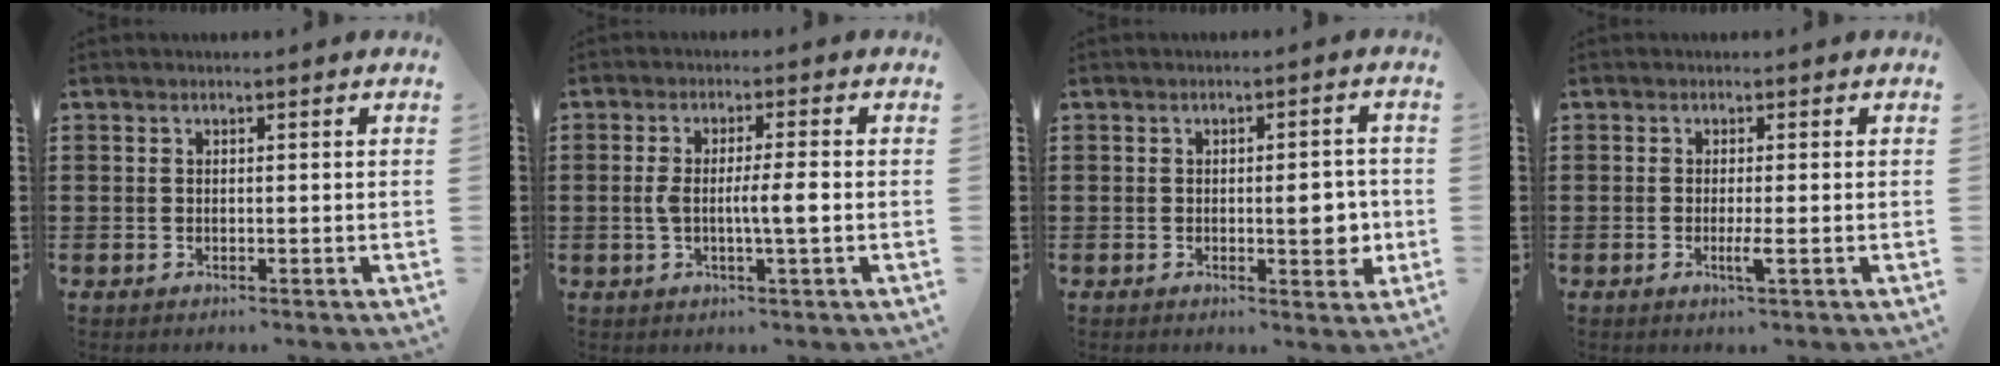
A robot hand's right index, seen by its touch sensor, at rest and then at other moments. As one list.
[{"total": 4.8, "force": [-0.6, 0.3, 4.8], "torque": [-0.101, -0.008, -0.020]}, {"total": 5.0, "force": [-0.4, 1.5, 4.7], "torque": [-0.056, -0.009, -0.010]}, {"total": 2.1, "force": [-0.7, -0.1, 2.0], "torque": [-0.041, -0.010, -0.015]}]